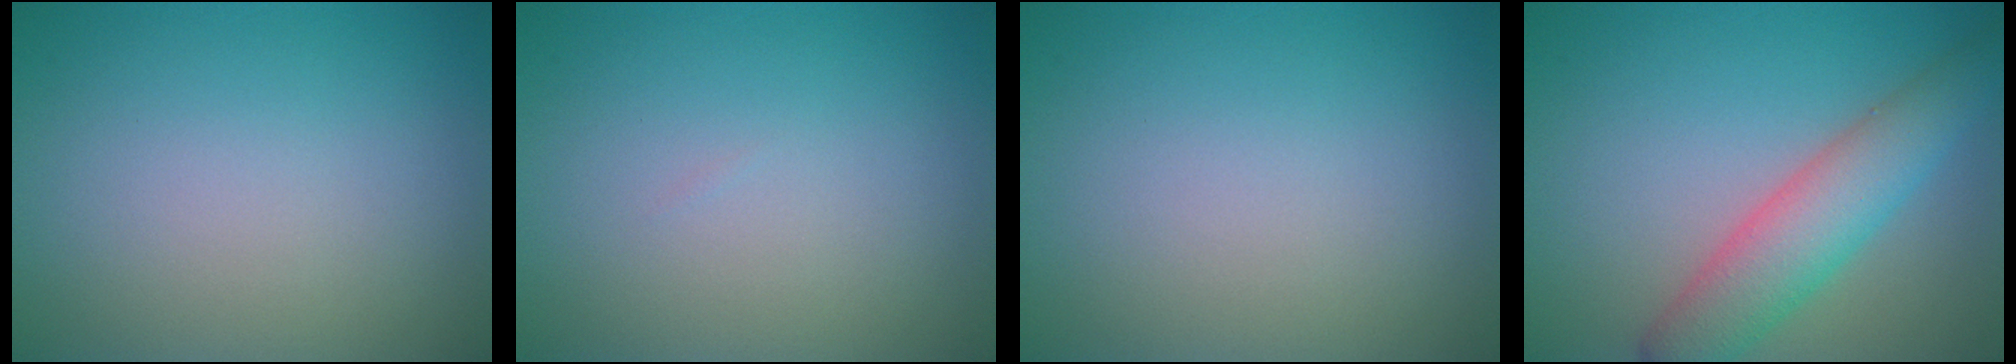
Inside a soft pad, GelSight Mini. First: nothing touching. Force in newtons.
{"total": 0.0}
{"total": 0.0}
{"total": 5.4, "press": 5.4, "slide": 0.1}